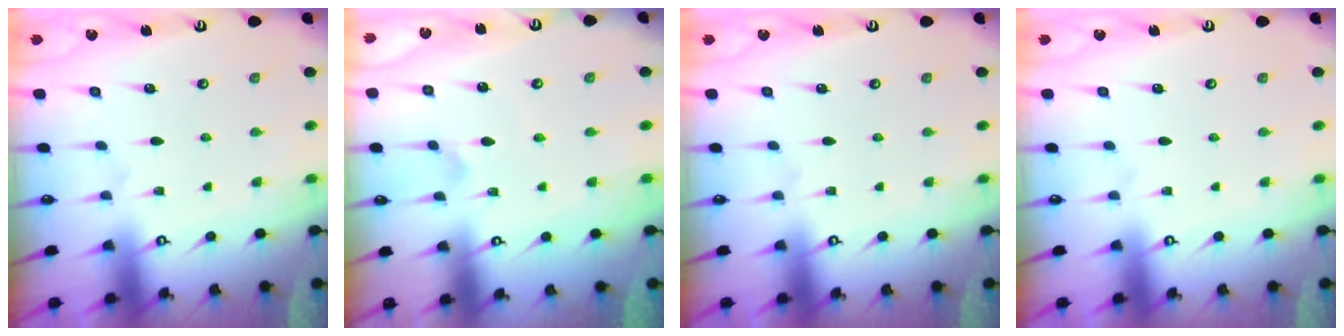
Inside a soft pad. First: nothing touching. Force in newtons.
{"total": 1.7, "press": 1.6, "slide": 0.5}
{"total": 0.0}
{"total": 0.0}